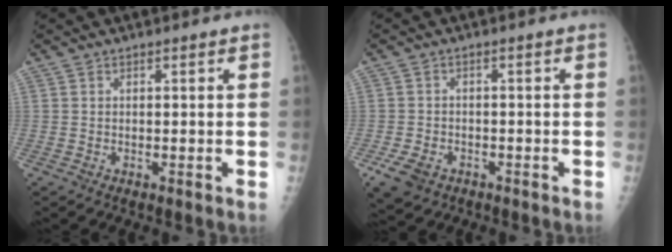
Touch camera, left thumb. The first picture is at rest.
{"total": 5.8, "force": [-2.9, 4.2, 2.7], "torque": [-0.054, 0.008, -0.042]}